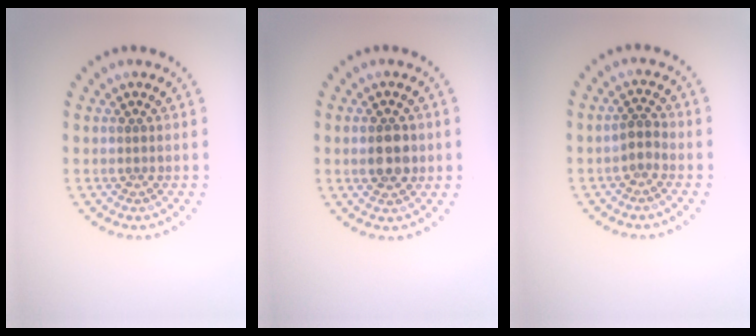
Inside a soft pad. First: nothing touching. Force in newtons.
{"total": 3.0, "press": 3.0, "slide": 0.2}
{"total": 1.6, "press": 1.2, "slide": 1.0}